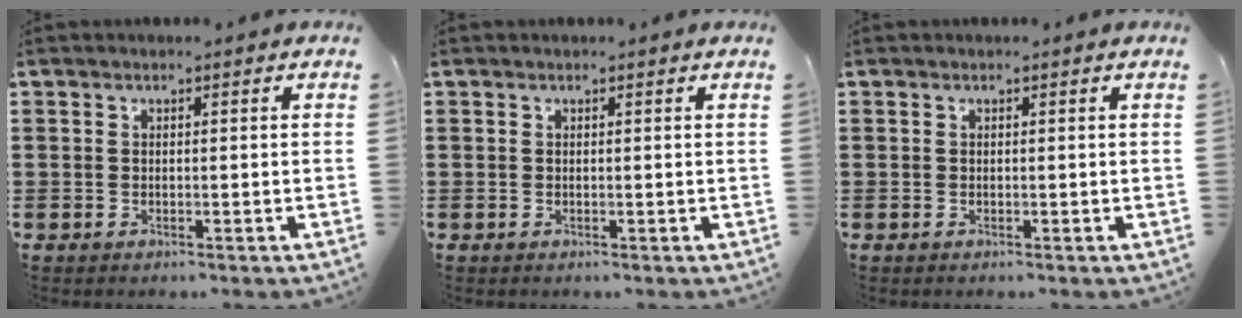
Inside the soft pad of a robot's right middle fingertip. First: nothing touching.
{"total": 0.0}
{"total": 0.0}